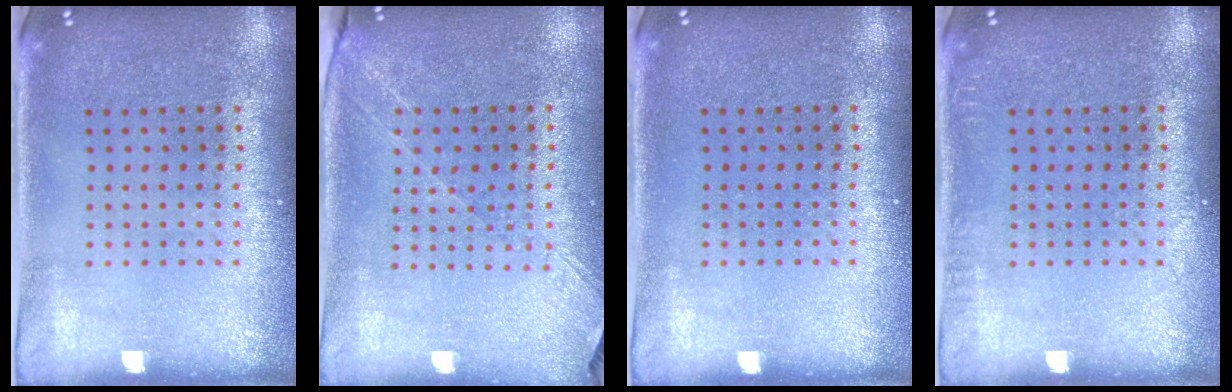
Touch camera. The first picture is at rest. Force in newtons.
{"total": 1.3, "press": 1.3, "slide": 0.4}
{"total": 0.0}
{"total": 0.7, "press": 0.7, "slide": 0.1}